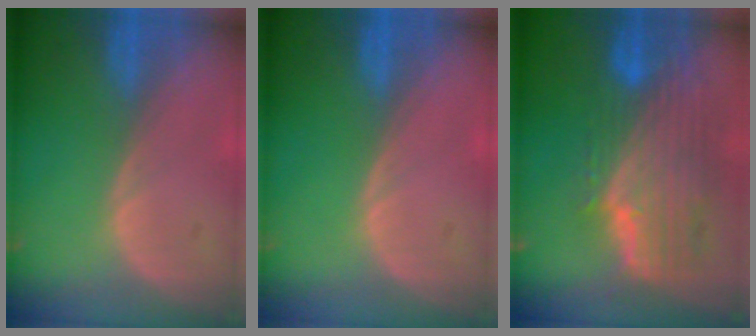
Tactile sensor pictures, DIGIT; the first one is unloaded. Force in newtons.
{"total": 0.0}
{"total": 11.3, "press": 9.6, "slide": 5.8}